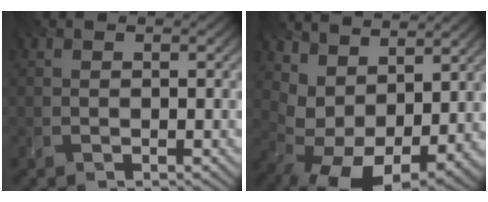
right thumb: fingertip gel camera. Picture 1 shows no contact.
{"total": 8.3, "force": [4.1, 4.7, 5.5], "torque": [-0.114, -0.013, 0.080]}